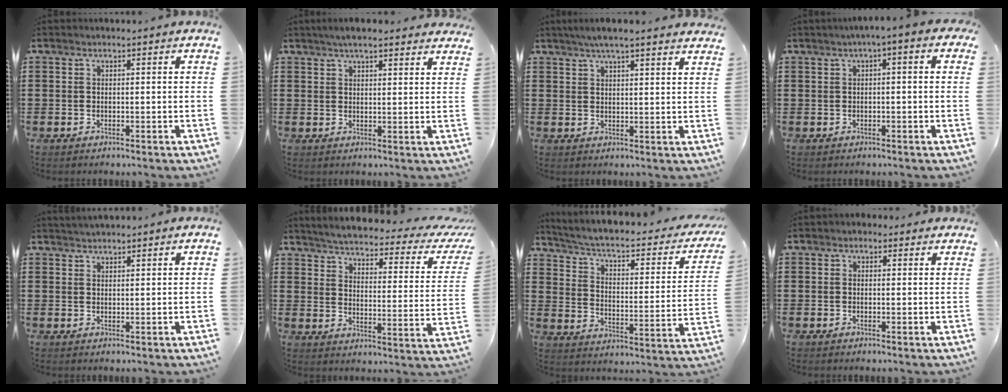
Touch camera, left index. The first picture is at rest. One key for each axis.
{"total": 4.2, "fx": 3.6, "fy": 0.7, "fz": 1.9, "tx": -0.045, "ty": 0.001, "tz": 0.066}
{"total": 4.4, "fx": 3.8, "fy": 0.2, "fz": 2.2, "tx": -0.052, "ty": 0.000, "tz": 0.068}
{"total": 1.9, "fx": -0.3, "fy": 0.2, "fz": 1.9, "tx": -0.034, "ty": 0.001, "tz": -0.009}
{"total": 1.6, "fx": 1.5, "fy": 0.2, "fz": 0.3, "tx": -0.008, "ty": 0.004, "tz": 0.029}
{"total": 3.4, "fx": 2.9, "fy": -0.1, "fz": 1.8, "tx": -0.054, "ty": -0.028, "tz": 0.040}
{"total": 4.4, "fx": 2.9, "fy": 0.8, "fz": 3.2, "tx": -0.077, "ty": -0.028, "tz": 0.041}
{"total": 1.1, "fx": 0.6, "fy": 0.9, "fz": 0.4, "tx": -0.011, "ty": 0.008, "tz": 0.010}